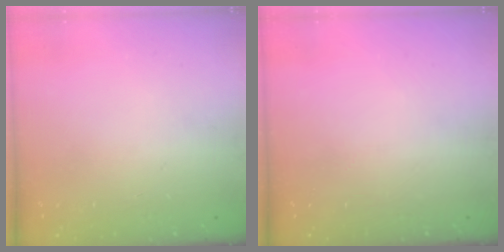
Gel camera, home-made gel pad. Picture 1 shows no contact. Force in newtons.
{"total": 0.0}